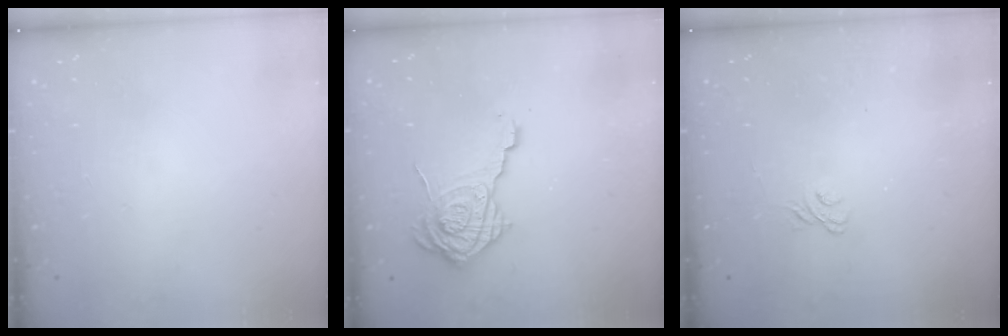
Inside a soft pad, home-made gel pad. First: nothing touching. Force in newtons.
{"total": 14.4, "press": 14.4, "slide": 0.9}
{"total": 1.9, "press": 1.5, "slide": 1.1}